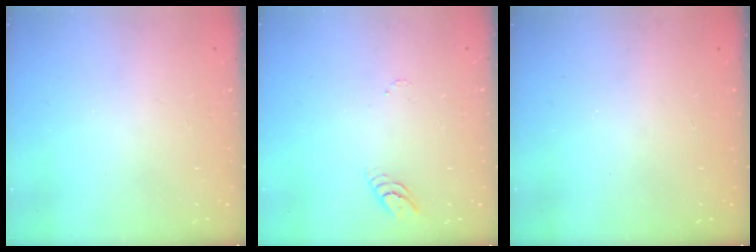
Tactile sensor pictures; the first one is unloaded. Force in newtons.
{"total": 3.5, "press": 3.4, "slide": 0.3}
{"total": 0.0}